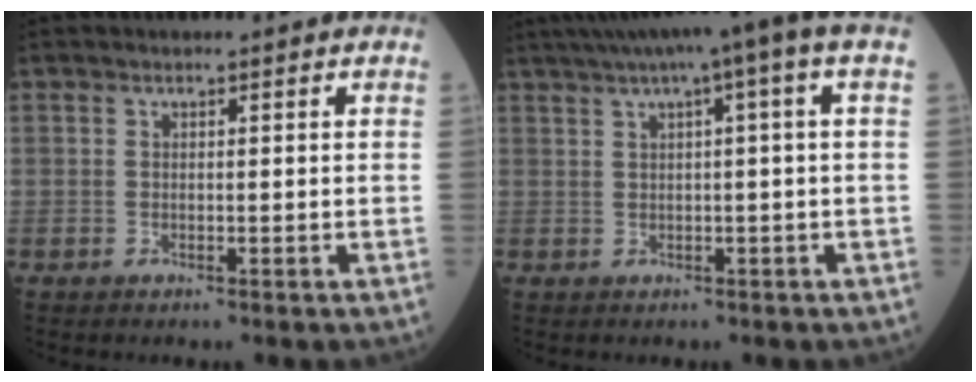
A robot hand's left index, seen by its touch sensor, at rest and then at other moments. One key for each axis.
{"total": 8.4, "fx": 4.3, "fy": -0.6, "fz": 7.2, "tx": -0.111, "ty": 0.033, "tz": 0.061}